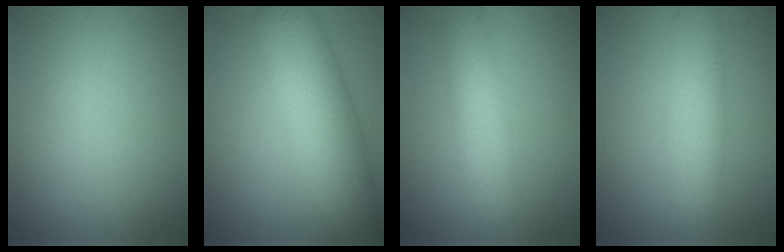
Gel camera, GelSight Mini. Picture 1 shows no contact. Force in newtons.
{"total": 8.6, "press": 8.6, "slide": 0.2}
{"total": 4.3, "press": 4.3, "slide": 0.2}
{"total": 4.9, "press": 4.9, "slide": 0.1}